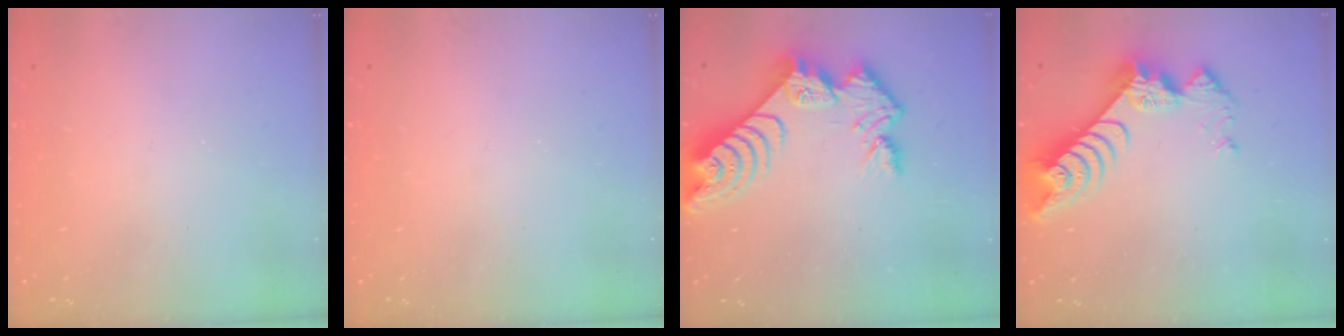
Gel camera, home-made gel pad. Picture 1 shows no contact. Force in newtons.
{"total": 0.0}
{"total": 12.8, "press": 12.8, "slide": 1.0}
{"total": 9.3, "press": 9.3, "slide": 0.8}